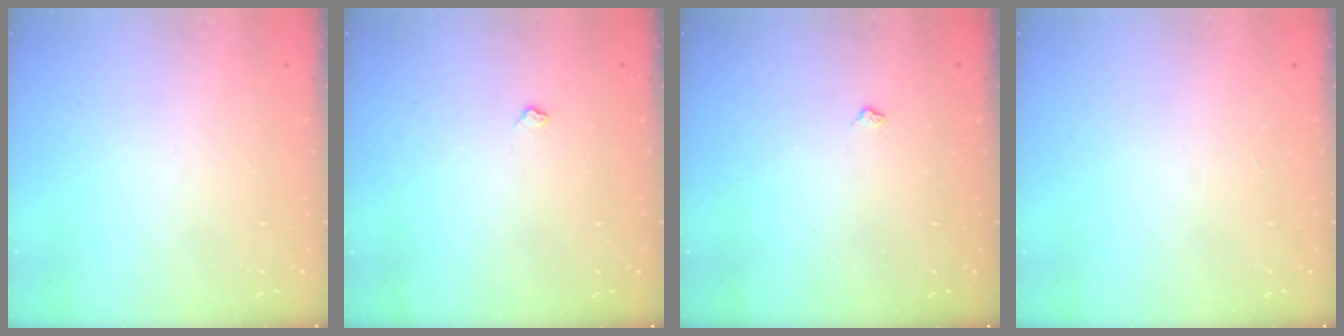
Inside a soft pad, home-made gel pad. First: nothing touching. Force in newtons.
{"total": 3.6, "press": 3.5, "slide": 0.6}
{"total": 2.4, "press": 2.4, "slide": 0.5}
{"total": 0.0}